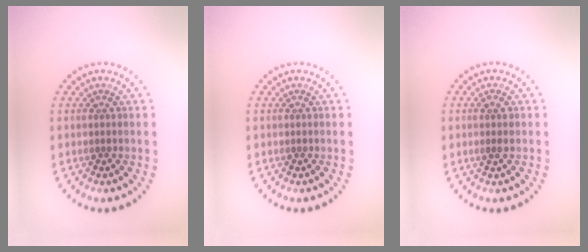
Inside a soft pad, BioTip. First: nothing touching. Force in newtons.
{"total": 0.0}
{"total": 0.9, "press": 0.8, "slide": 0.4}